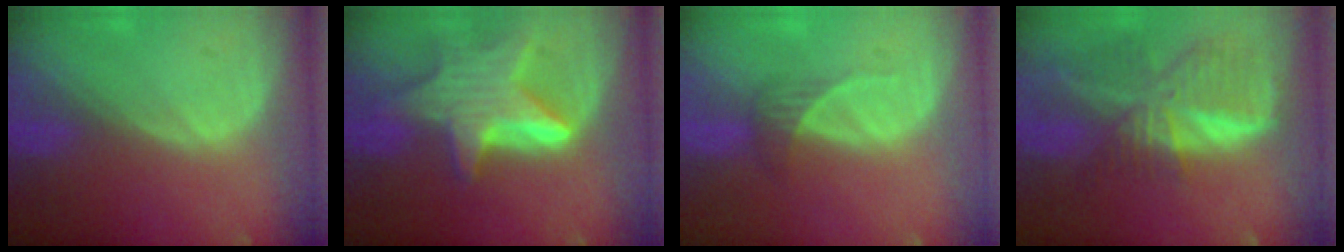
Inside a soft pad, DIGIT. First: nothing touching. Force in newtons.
{"total": 9.0, "press": 9.0, "slide": 0.7}
{"total": 2.1, "press": 1.9, "slide": 0.9}
{"total": 9.4, "press": 8.3, "slide": 4.5}